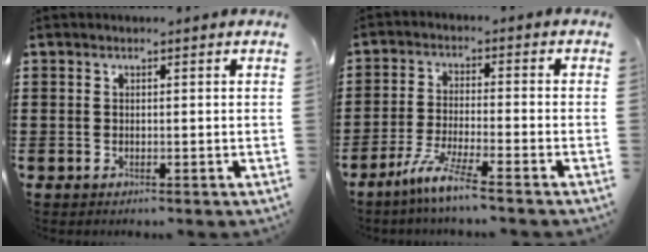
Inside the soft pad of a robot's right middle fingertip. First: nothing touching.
{"total": 6.3, "force": [-5.0, -0.3, 3.8], "torque": [-0.081, -0.015, -0.093]}